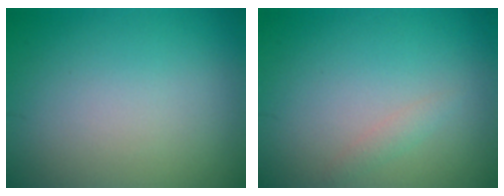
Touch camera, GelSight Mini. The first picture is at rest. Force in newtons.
{"total": 1.0, "press": 0.9, "slide": 0.1}